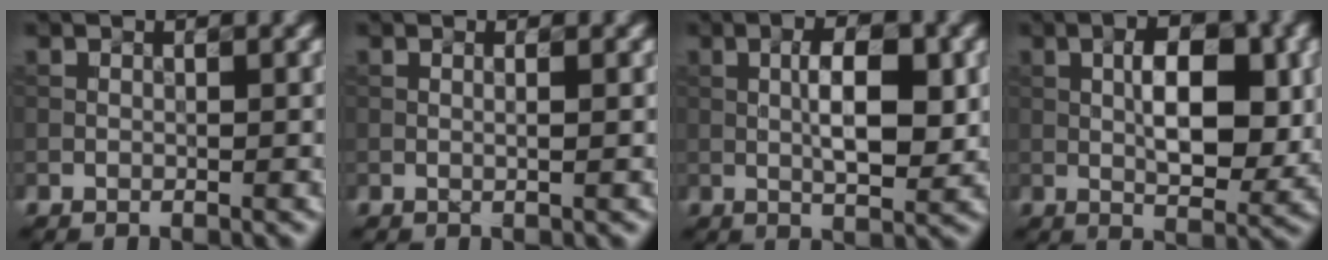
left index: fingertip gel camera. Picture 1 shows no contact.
{"total": 1.0, "force": [0.1, 0.3, 0.9], "torque": [-0.009, 0.001, -0.004]}
{"total": 5.6, "force": [0.6, 1.8, 5.3], "torque": [-0.089, 0.000, 0.010]}
{"total": 6.6, "force": [0.7, 2.7, 6.0], "torque": [-0.091, -0.001, 0.012]}